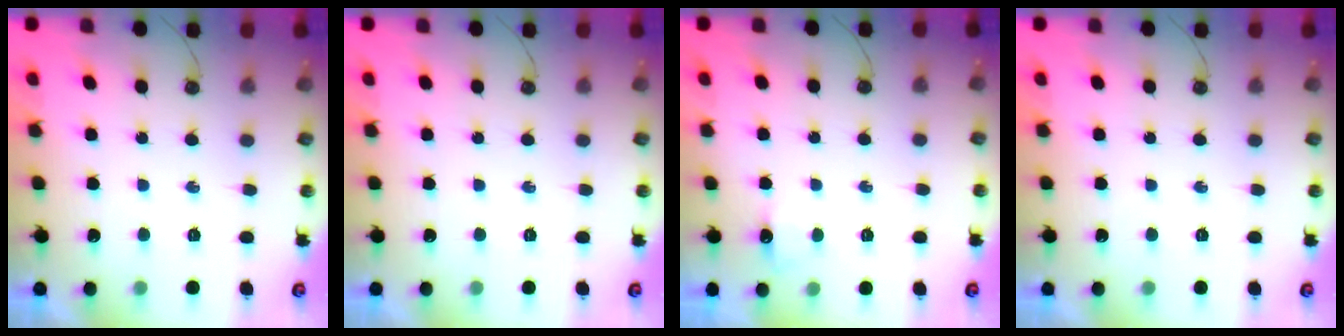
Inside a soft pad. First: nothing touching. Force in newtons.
{"total": 0.0}
{"total": 3.6, "press": 3.4, "slide": 1.2}
{"total": 0.0}